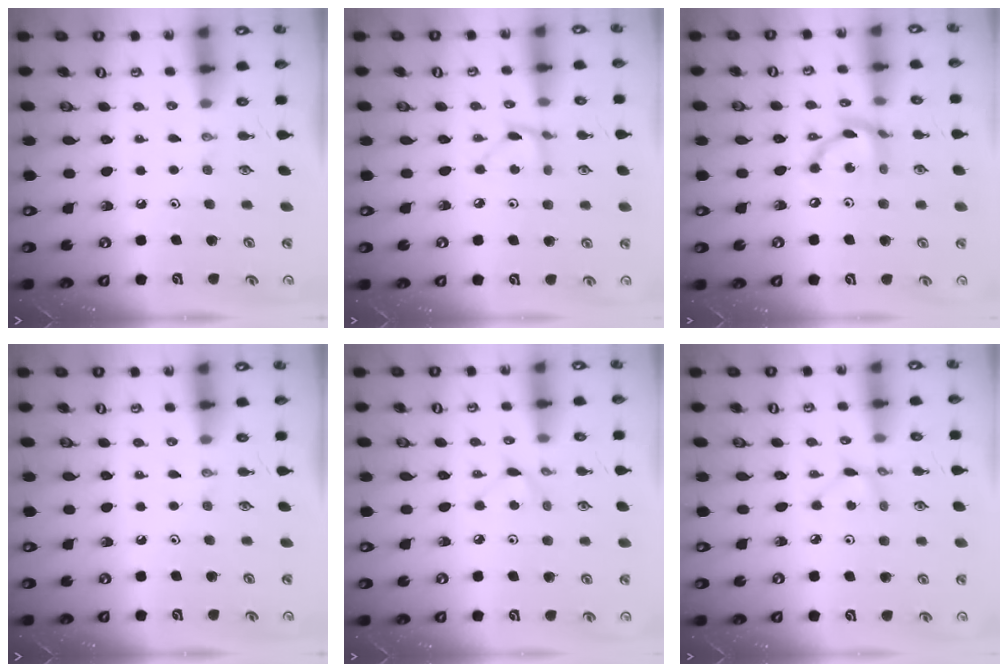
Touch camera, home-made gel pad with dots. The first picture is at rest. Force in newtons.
{"total": 4.0, "press": 3.9, "slide": 0.4}
{"total": 12.2, "press": 12.2, "slide": 0.9}
{"total": 0.0}
{"total": 4.1, "press": 4.0, "slide": 0.6}
{"total": 2.2, "press": 2.2, "slide": 0.1}